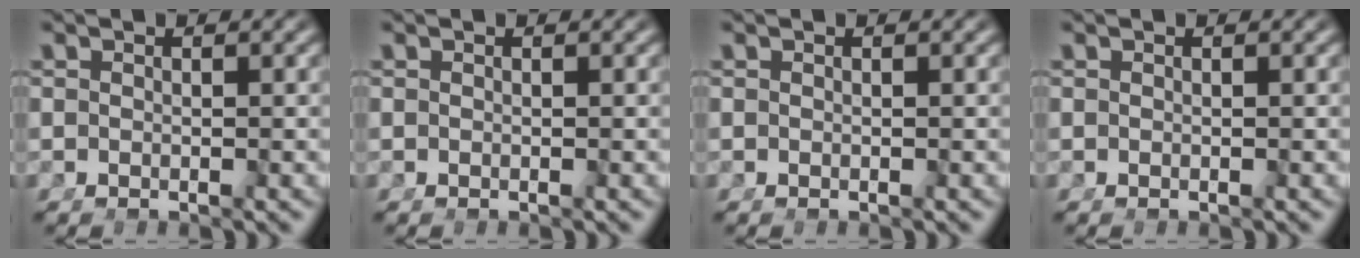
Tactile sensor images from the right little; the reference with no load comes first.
{"total": 0.0}
{"total": 0.0}
{"total": 0.0}